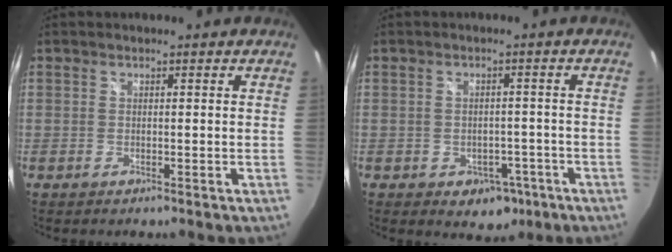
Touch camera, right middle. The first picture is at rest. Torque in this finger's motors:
{"motor_torque": [0.51, -0.50, 0.03, 0.03]}